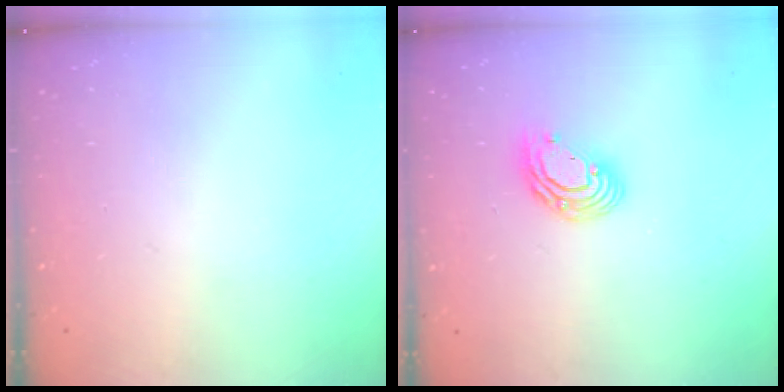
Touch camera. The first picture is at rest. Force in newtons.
{"total": 9.1, "press": 9.1, "slide": 1.1}